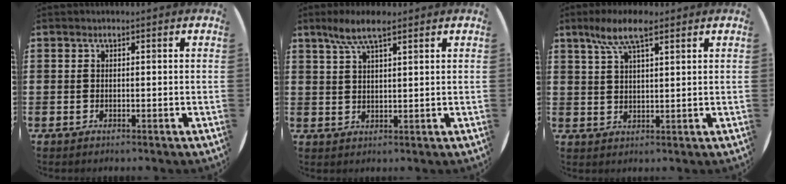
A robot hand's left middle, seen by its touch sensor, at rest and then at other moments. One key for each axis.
{"total": 5.3, "fx": 3.7, "fy": 1.3, "fz": 3.5, "tx": -0.077, "ty": 0.003, "tz": 0.065}
{"total": 6.9, "fx": 4.5, "fy": 2.0, "fz": 4.9, "tx": -0.099, "ty": 0.002, "tz": 0.077}